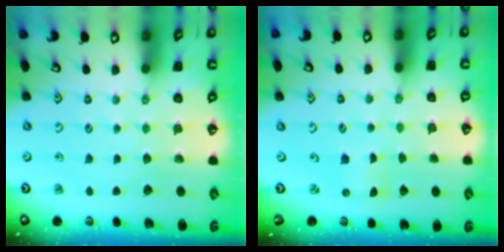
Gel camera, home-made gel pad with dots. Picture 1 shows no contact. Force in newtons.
{"total": 0.0}